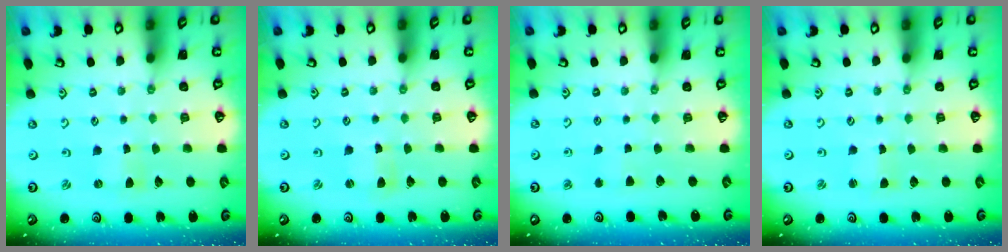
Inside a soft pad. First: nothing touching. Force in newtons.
{"total": 1.2, "press": 1.2, "slide": 0.2}
{"total": 2.4, "press": 2.4, "slide": 0.3}
{"total": 1.3, "press": 1.2, "slide": 0.1}